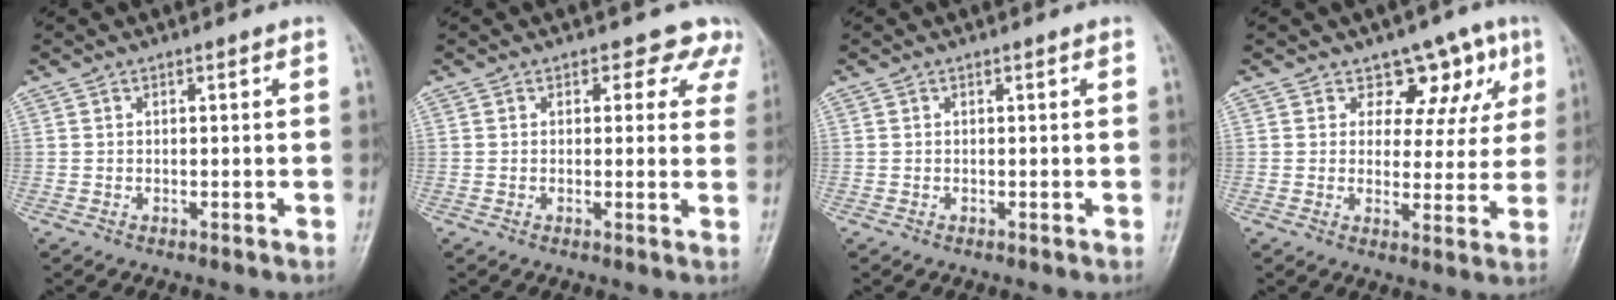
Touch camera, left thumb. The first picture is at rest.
{"total": 6.0, "force": [4.6, 3.7, 1.1], "torque": [0.033, -0.018, 0.030]}
{"total": 0.0}
{"total": 8.4, "force": [4.8, 6.1, 3.4], "torque": [0.008, -0.018, 0.058]}